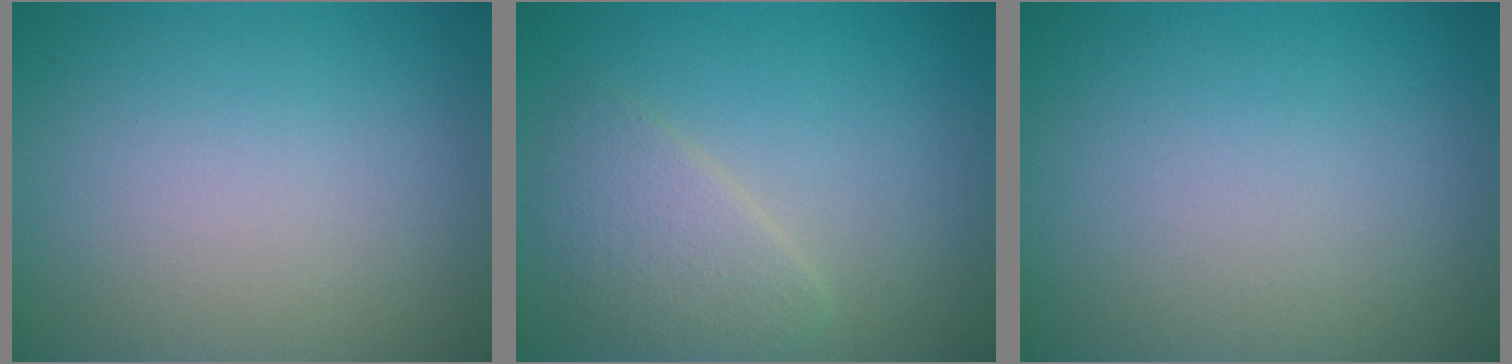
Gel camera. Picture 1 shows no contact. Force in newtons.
{"total": 3.1, "press": 3.1, "slide": 0.0}
{"total": 0.0}